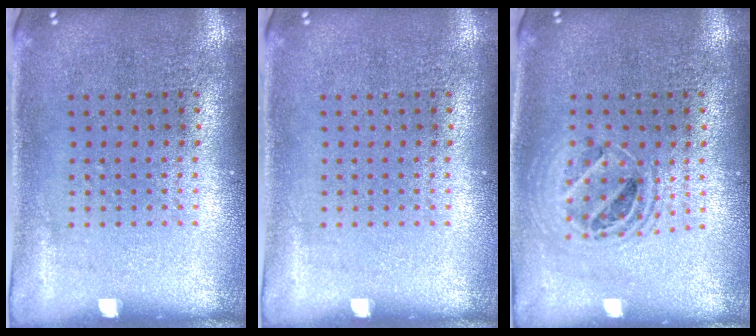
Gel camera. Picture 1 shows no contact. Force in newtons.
{"total": 0.0}
{"total": 1.4, "press": 1.3, "slide": 0.6}